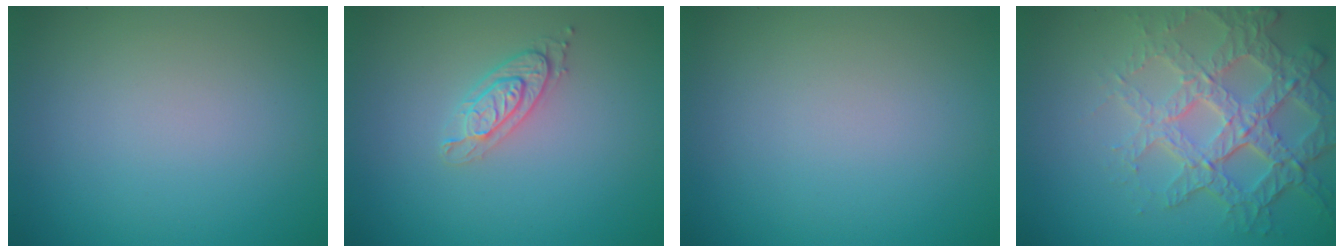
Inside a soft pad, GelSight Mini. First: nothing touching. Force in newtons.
{"total": 2.0, "press": 1.9, "slide": 0.4}
{"total": 0.0}
{"total": 6.6, "press": 5.0, "slide": 4.3}